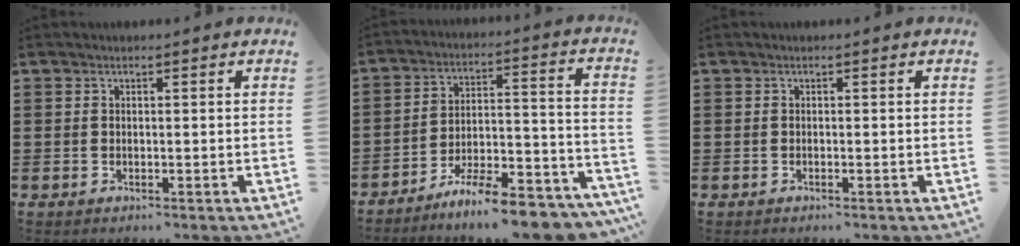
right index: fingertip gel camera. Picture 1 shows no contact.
{"total": 9.6, "force": [-8.7, 0.5, 4.1], "torque": [-0.046, 0.025, -0.164]}
{"total": 0.0}